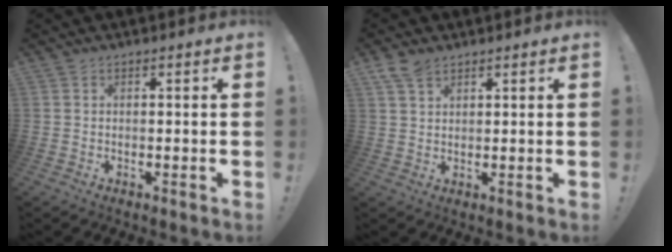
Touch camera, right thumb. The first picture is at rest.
{"total": 4.5, "force": [3.2, 2.1, 2.3], "torque": [-0.047, -0.013, 0.061]}